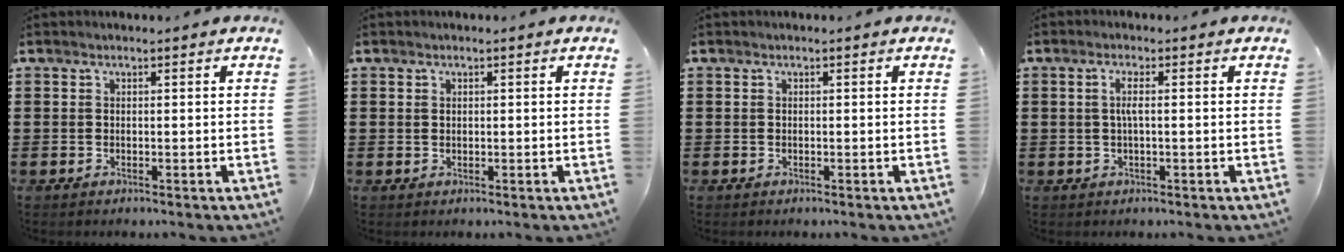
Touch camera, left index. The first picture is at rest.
{"total": 0.6, "force": [0.2, 0.4, 0.3], "torque": [-0.007, 0.003, 0.004]}
{"total": 0.0}
{"total": 2.3, "force": [0.0, 0.0, 2.3], "torque": [-0.045, -0.004, -0.001]}